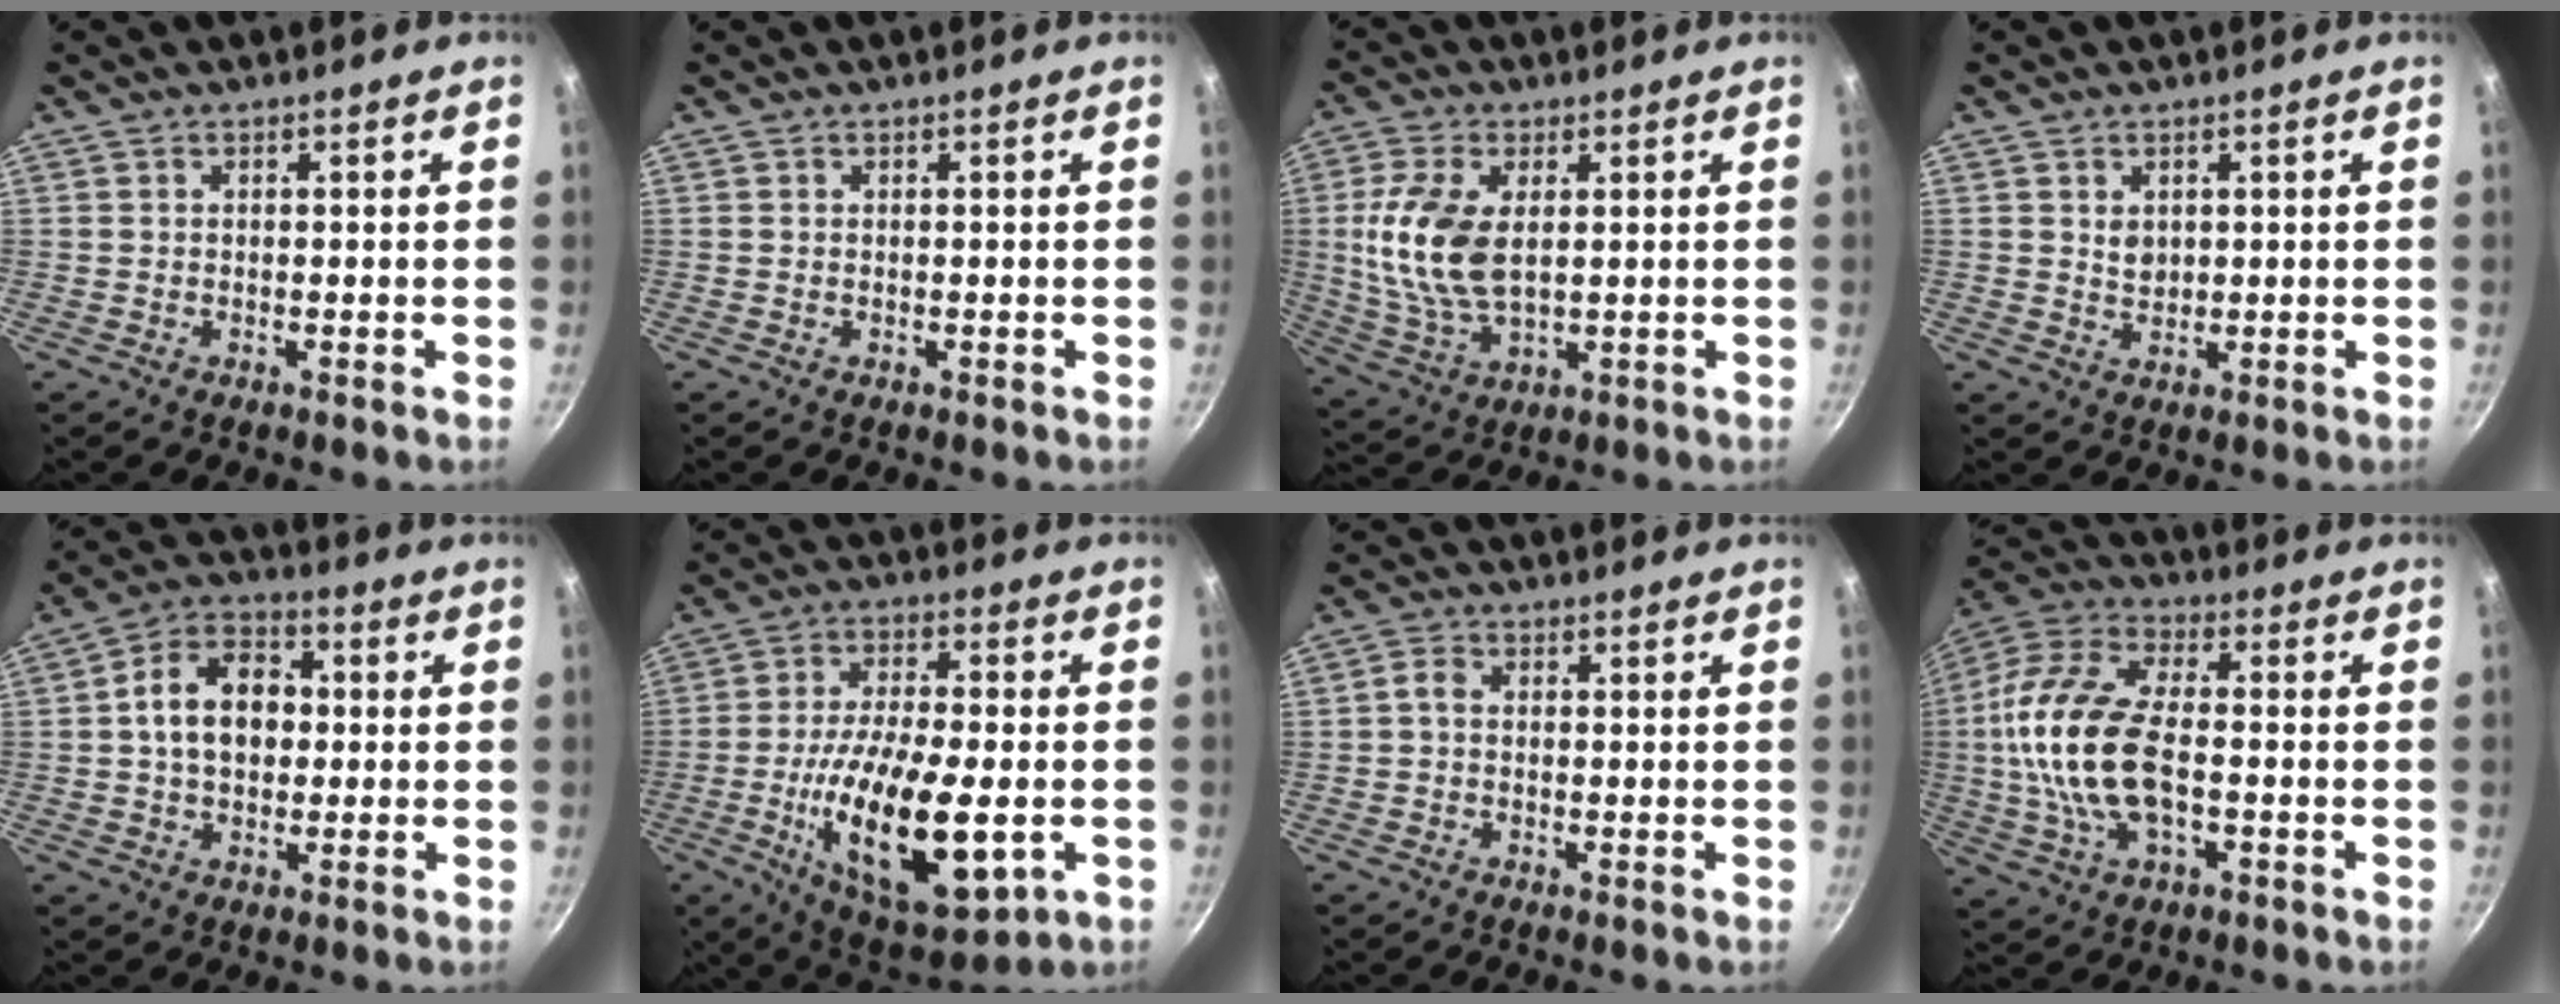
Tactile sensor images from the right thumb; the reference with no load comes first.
{"total": 0.0}
{"total": 12.9, "force": [1.8, 7.1, 10.6], "torque": [-0.211, -0.008, 0.040]}
{"total": 2.4, "force": [0.8, 1.9, 1.4], "torque": [-0.017, -0.007, 0.017]}
{"total": 11.5, "force": [0.6, 8.3, 8.0], "torque": [-0.102, 0.025, -0.003]}
{"total": 21.5, "force": [-5.8, 8.5, 18.9], "torque": [-0.298, 0.005, -0.086]}
{"total": 2.3, "force": [-0.1, 1.7, 1.5], "torque": [-0.030, 0.010, -0.006]}
{"total": 19.1, "force": [-1.6, 10.1, 16.2], "torque": [-0.326, 0.028, -0.043]}